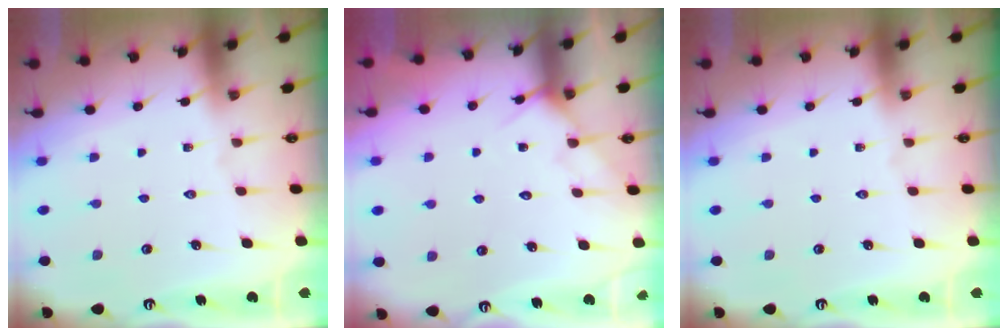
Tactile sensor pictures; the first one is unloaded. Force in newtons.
{"total": 6.4, "press": 6.4, "slide": 0.6}
{"total": 0.0}